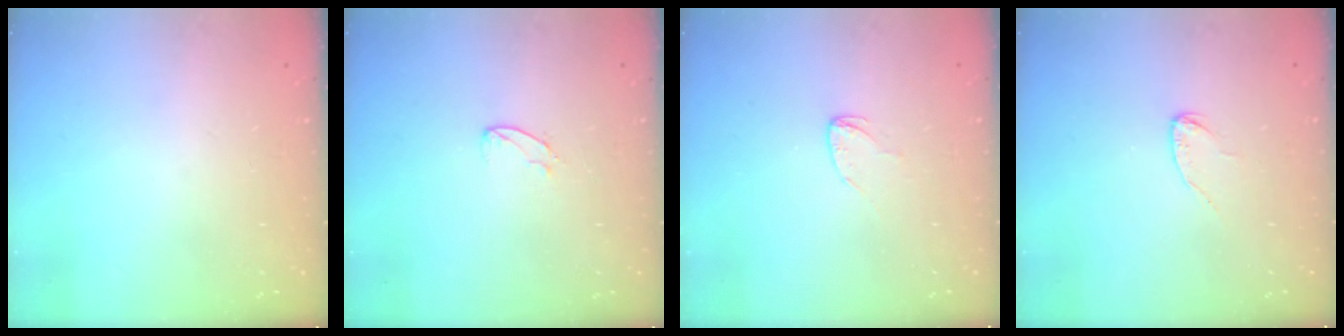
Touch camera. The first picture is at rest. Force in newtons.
{"total": 5.4, "press": 5.4, "slide": 0.4}
{"total": 3.3, "press": 3.3, "slide": 0.3}
{"total": 3.6, "press": 3.6, "slide": 0.3}